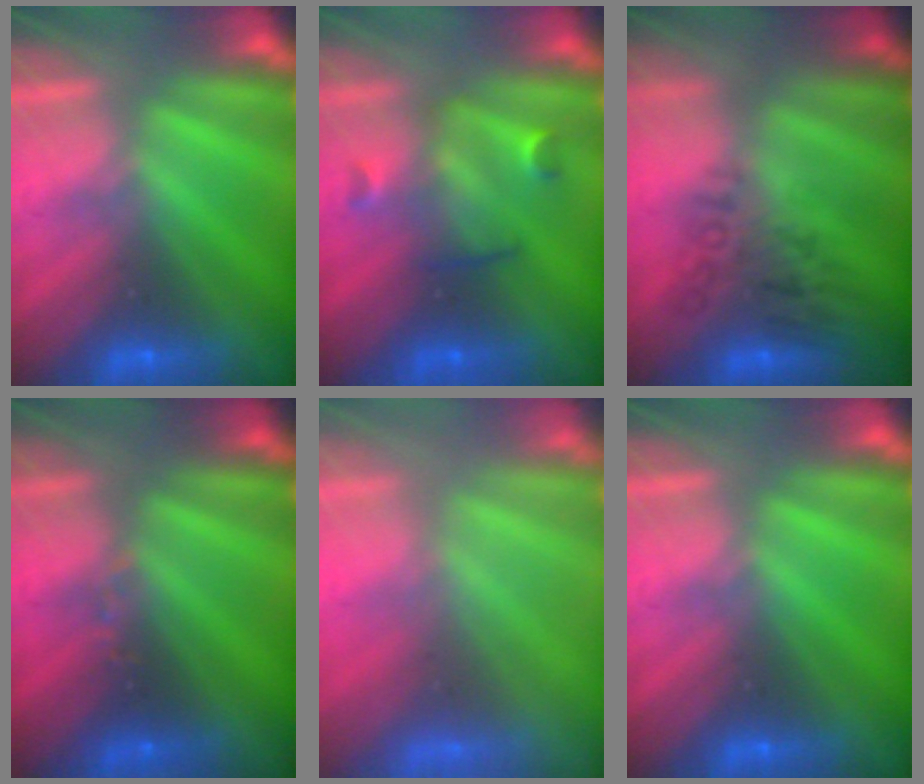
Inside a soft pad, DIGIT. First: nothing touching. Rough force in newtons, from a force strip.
{"total": 3.0}
{"total": 2.9}
{"total": 2.4}
{"total": 8.6}
{"total": 0.0}